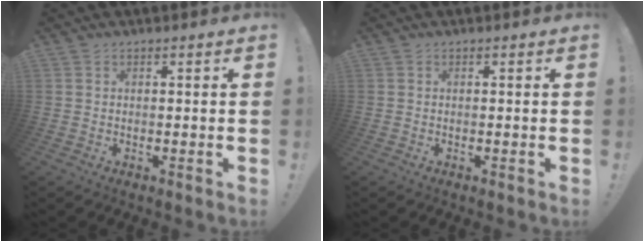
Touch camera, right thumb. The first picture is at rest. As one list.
[{"total": 0.0}]